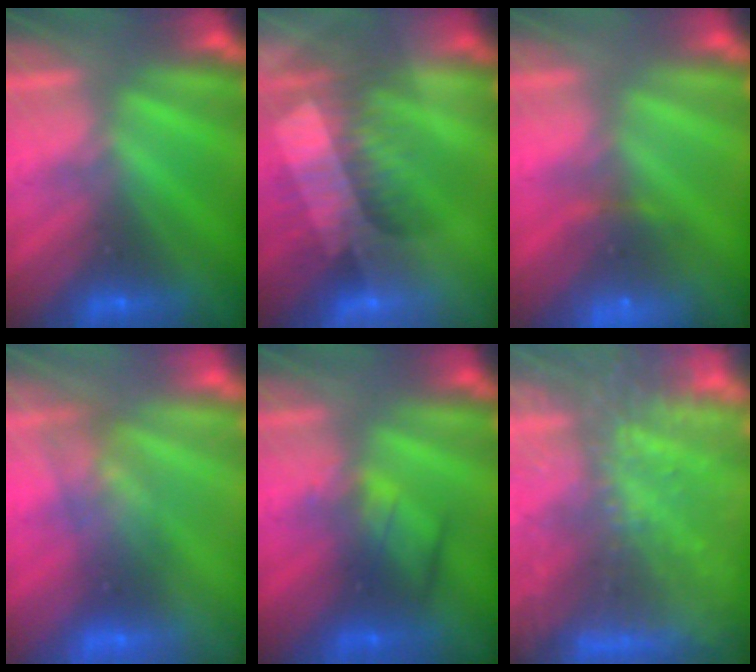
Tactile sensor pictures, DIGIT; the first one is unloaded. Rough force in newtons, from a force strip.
{"total": 3.3}
{"total": 5.6}
{"total": 2.7}
{"total": 2.4}
{"total": 5.6}